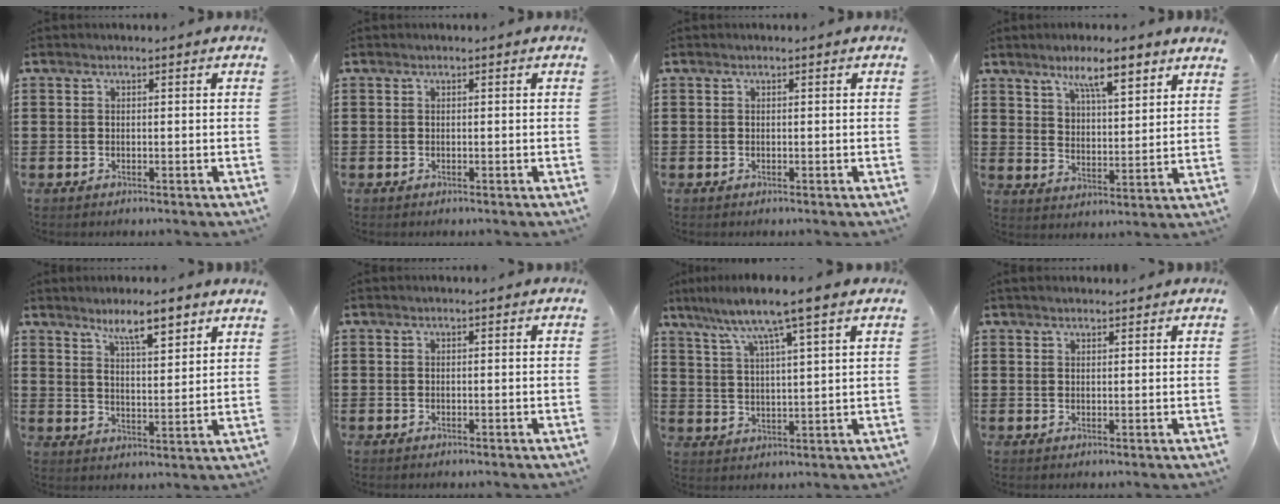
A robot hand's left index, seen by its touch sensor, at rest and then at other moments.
{"total": 0.0}
{"total": 0.0}
{"total": 7.6, "force": [6.2, 1.5, 4.0], "torque": [-0.080, -0.019, 0.108]}
{"total": 6.8, "force": [5.7, 0.7, 3.6], "torque": [-0.069, -0.023, 0.097]}
{"total": 0.0}
{"total": 7.1, "force": [5.4, -0.4, 4.6], "torque": [-0.109, -0.025, 0.088]}
{"total": 1.4, "force": [1.3, 0.4, 0.3], "torque": [-0.007, 0.003, 0.025]}